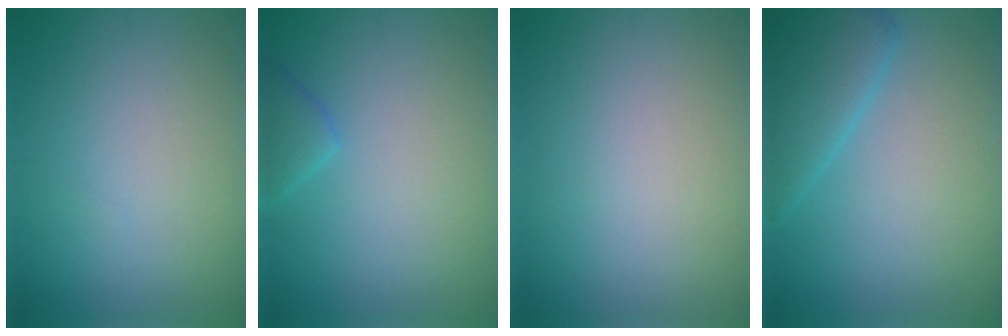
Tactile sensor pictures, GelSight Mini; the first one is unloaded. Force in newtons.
{"total": 1.8, "press": 1.8, "slide": 0.1}
{"total": 0.0}
{"total": 4.1, "press": 4.0, "slide": 0.2}